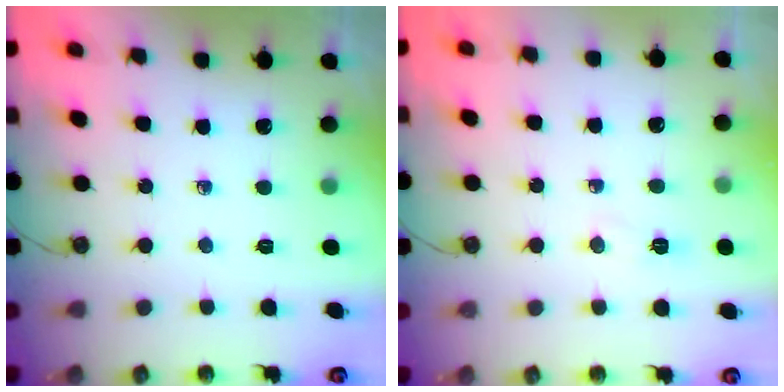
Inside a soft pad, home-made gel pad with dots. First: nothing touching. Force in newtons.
{"total": 5.0, "press": 4.9, "slide": 0.9}